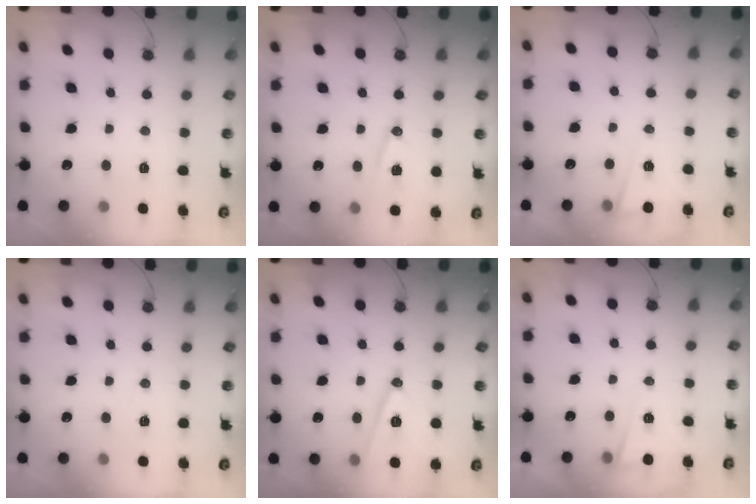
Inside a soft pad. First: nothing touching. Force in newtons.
{"total": 11.7, "press": 11.6, "slide": 0.6}
{"total": 2.8, "press": 2.4, "slide": 1.4}
{"total": 3.8, "press": 3.0, "slide": 2.3}
{"total": 12.1, "press": 11.6, "slide": 3.4}
{"total": 2.8, "press": 2.4, "slide": 1.4}